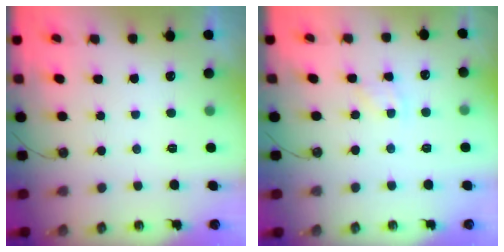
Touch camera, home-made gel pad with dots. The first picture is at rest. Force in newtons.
{"total": 3.9, "press": 3.9, "slide": 0.5}